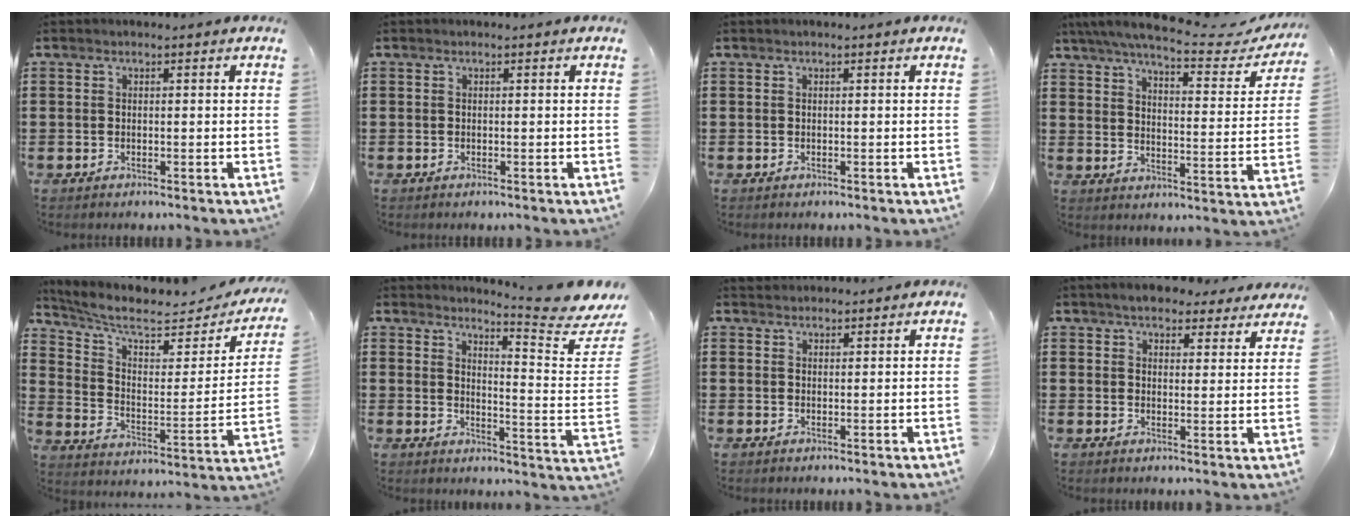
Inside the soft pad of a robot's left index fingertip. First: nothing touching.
{"total": 0.0}
{"total": 0.0}
{"total": 6.8, "force": [5.9, 0.3, 3.4], "torque": [-0.085, -0.037, 0.097]}
{"total": 6.9, "force": [5.5, 1.8, 3.8], "torque": [-0.102, -0.036, 0.093]}
{"total": 6.2, "force": [5.4, -0.3, 2.9], "torque": [-0.059, -0.052, 0.085]}
{"total": 1.5, "force": [1.4, 0.3, -0.2], "torque": [0.000, 0.002, 0.029]}
{"total": 4.7, "force": [4.5, 1.2, 1.1], "torque": [-0.038, -0.007, 0.084]}